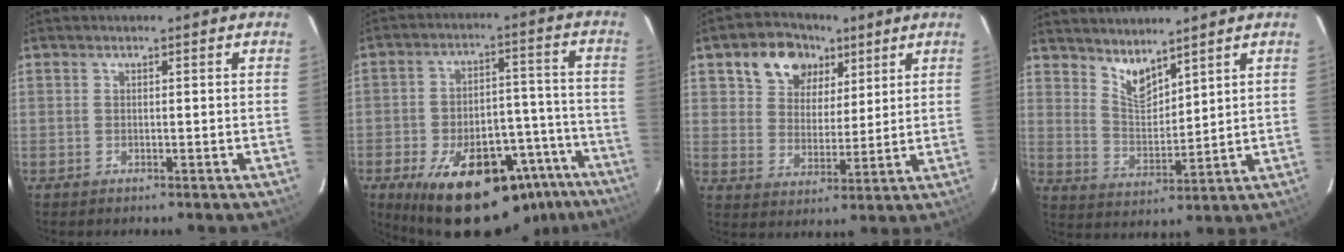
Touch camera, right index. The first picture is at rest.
{"total": 25.8, "force": [-16.9, 12.1, 15.3], "torque": [-0.243, 0.020, -0.214]}
{"total": 10.7, "force": [5.7, 7.9, 4.4], "torque": [-0.093, 0.031, 0.102]}
{"total": 6.5, "force": [5.3, 2.0, 3.1], "torque": [-0.052, -0.007, 0.104]}